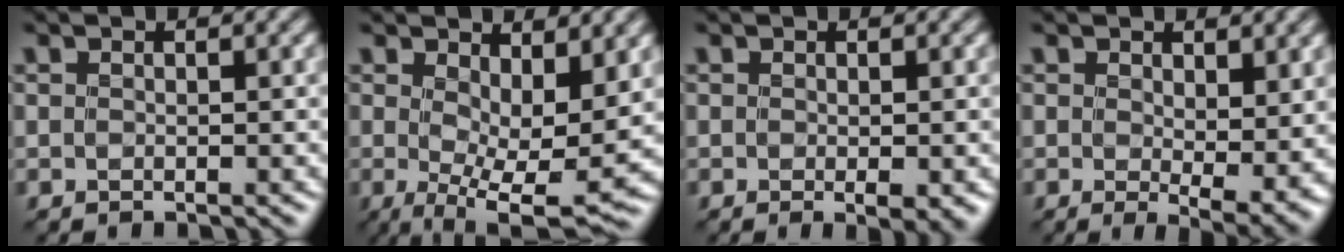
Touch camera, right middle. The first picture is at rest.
{"total": 8.1, "force": [1.2, 2.9, 7.5], "torque": [-0.116, -0.022, 0.024]}
{"total": 1.7, "force": [-0.4, 0.2, 1.6], "torque": [-0.024, -0.004, -0.005]}
{"total": 4.8, "force": [1.1, 1.6, 4.4], "torque": [-0.069, -0.016, 0.024]}